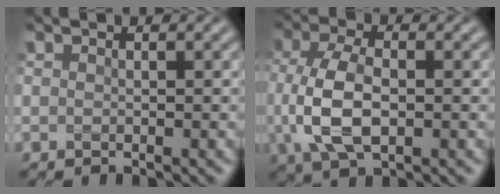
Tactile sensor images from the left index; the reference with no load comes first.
{"total": 6.5, "force": [-0.5, 3.4, 5.5], "torque": [-0.125, -0.004, -0.010]}